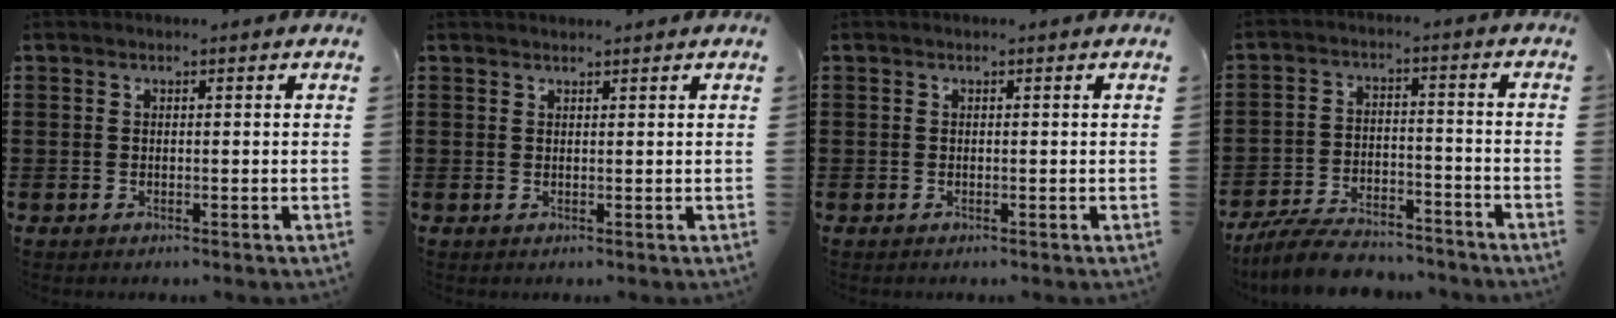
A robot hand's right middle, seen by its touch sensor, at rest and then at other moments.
{"total": 1.0, "force": [1.0, -0.2, 0.1], "torque": [-0.002, -0.001, 0.019]}
{"total": 0.0}
{"total": 7.7, "force": [-7.1, 1.5, 2.5], "torque": [-0.049, 0.011, -0.137]}